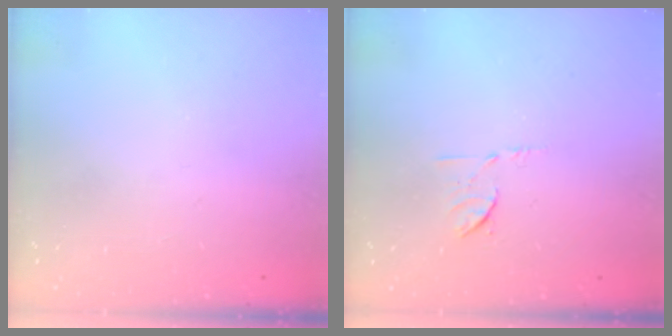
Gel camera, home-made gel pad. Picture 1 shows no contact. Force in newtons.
{"total": 6.6, "press": 6.5, "slide": 1.1}